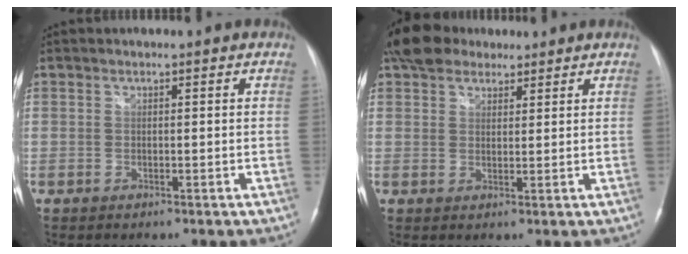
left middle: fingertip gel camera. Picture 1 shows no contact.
{"total": 7.0, "force": [5.5, 3.8, 2.3], "torque": [-0.046, 0.030, 0.101]}